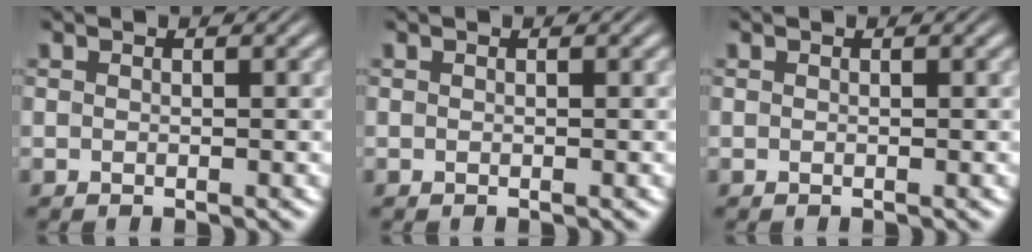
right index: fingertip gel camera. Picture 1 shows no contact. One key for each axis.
{"total": 0.0}
{"total": 0.0}